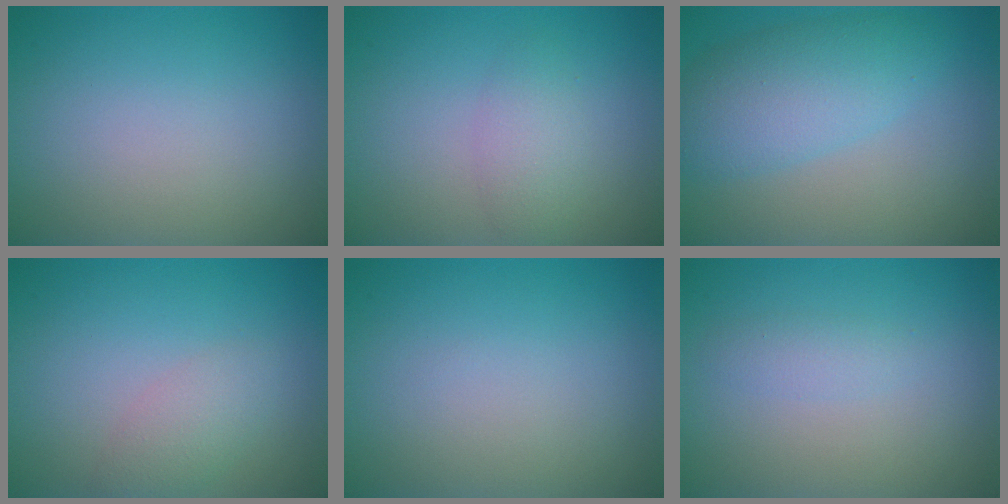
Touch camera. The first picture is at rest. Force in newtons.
{"total": 2.1, "press": 2.1, "slide": 0.1}
{"total": 5.4, "press": 5.4, "slide": 0.2}
{"total": 2.1, "press": 2.1, "slide": 0.1}
{"total": 0.0}
{"total": 1.1, "press": 1.1, "slide": 0.0}